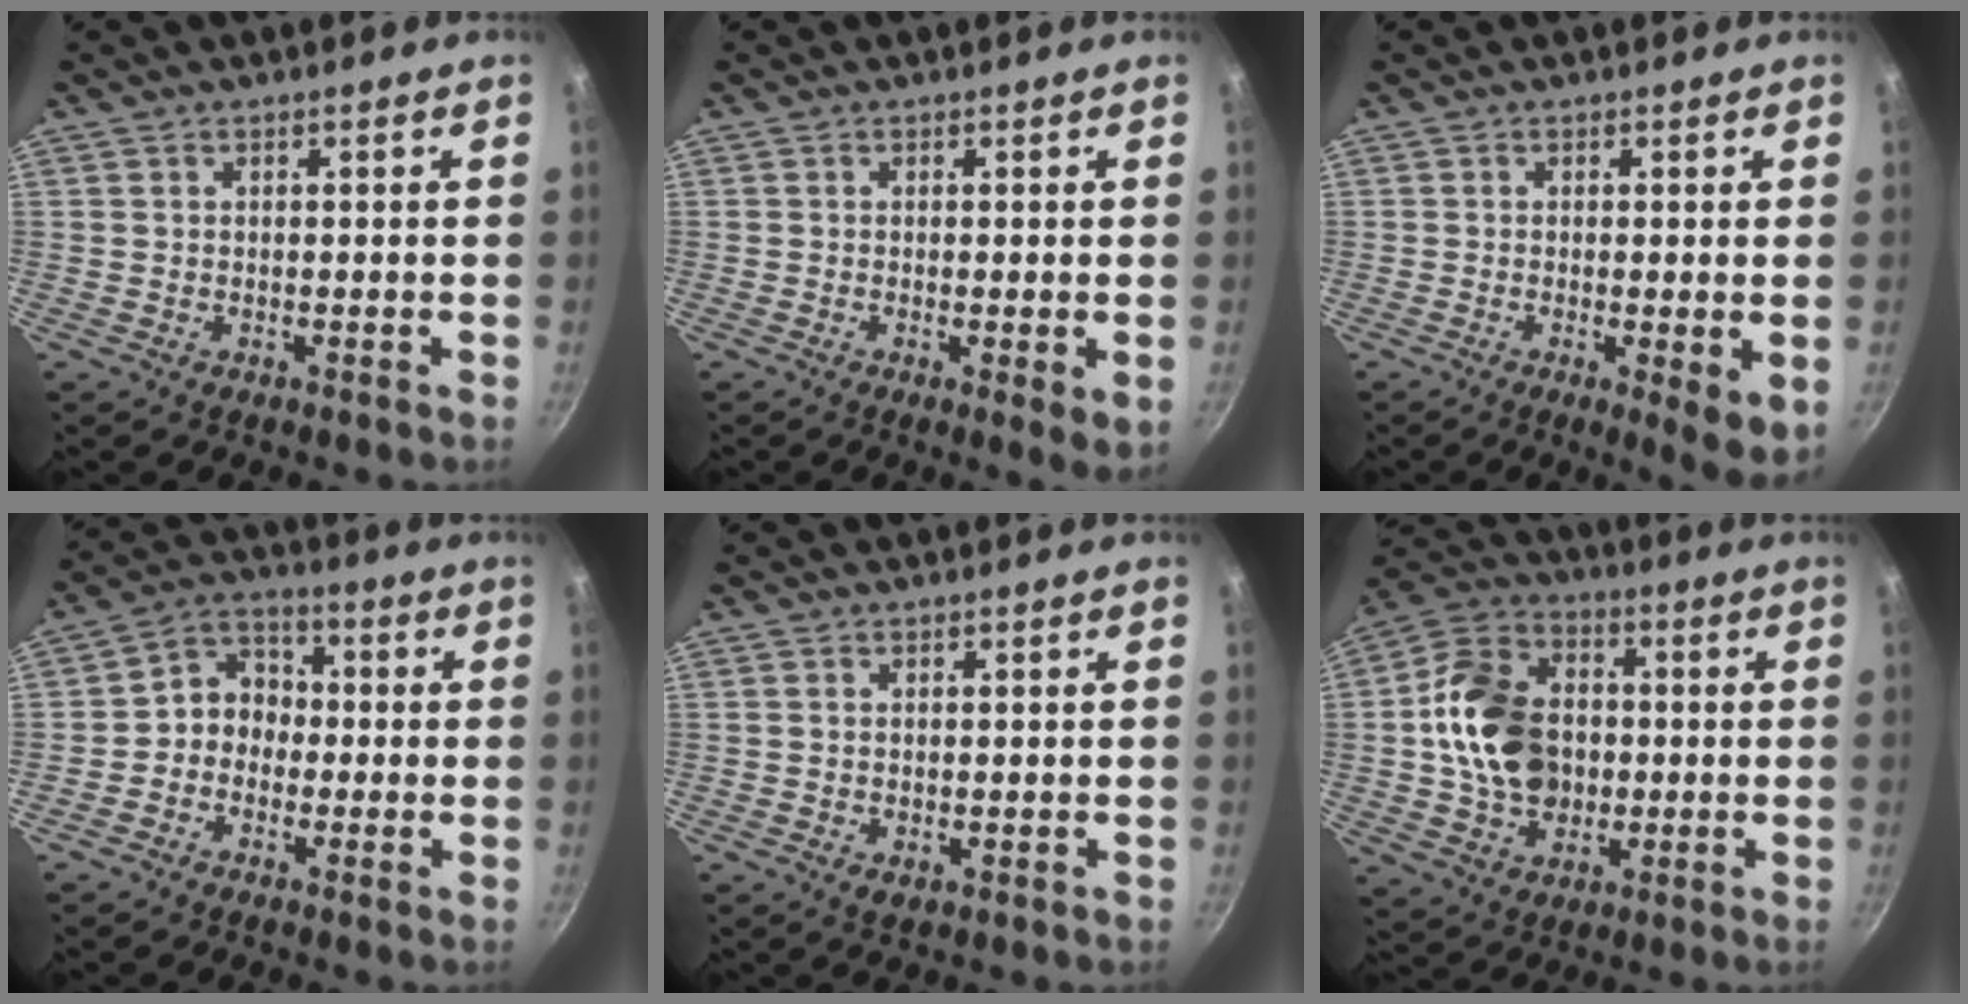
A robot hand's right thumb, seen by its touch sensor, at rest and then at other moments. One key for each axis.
{"total": 3.6, "fx": -0.4, "fy": 0.8, "fz": 3.5, "tx": -0.051, "ty": -0.015, "tz": -0.008}
{"total": 5.8, "fx": -0.9, "fy": 1.3, "fz": 5.6, "tx": -0.073, "ty": -0.016, "tz": -0.011}
{"total": 6.6, "fx": -1.2, "fy": 5.7, "fz": 3.2, "tx": -0.018, "ty": 0.031, "tz": -0.039}
{"total": 1.3, "fx": -0.1, "fy": 0.8, "fz": 1.1, "tx": -0.016, "ty": -0.003, "tz": -0.001}
{"total": 16.8, "fx": 0.0, "fy": 12.6, "fz": 11.0, "tx": -0.171, "ty": 0.022, "tz": -0.006}